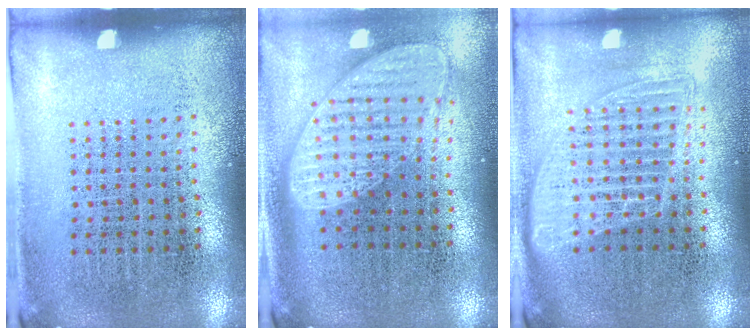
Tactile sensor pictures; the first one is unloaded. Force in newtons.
{"total": 2.0, "press": 1.6, "slide": 1.2}
{"total": 1.5, "press": 1.3, "slide": 0.6}